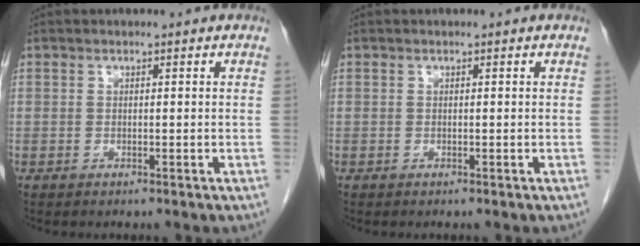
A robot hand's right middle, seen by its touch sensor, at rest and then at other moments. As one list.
[{"total": 0.0}]